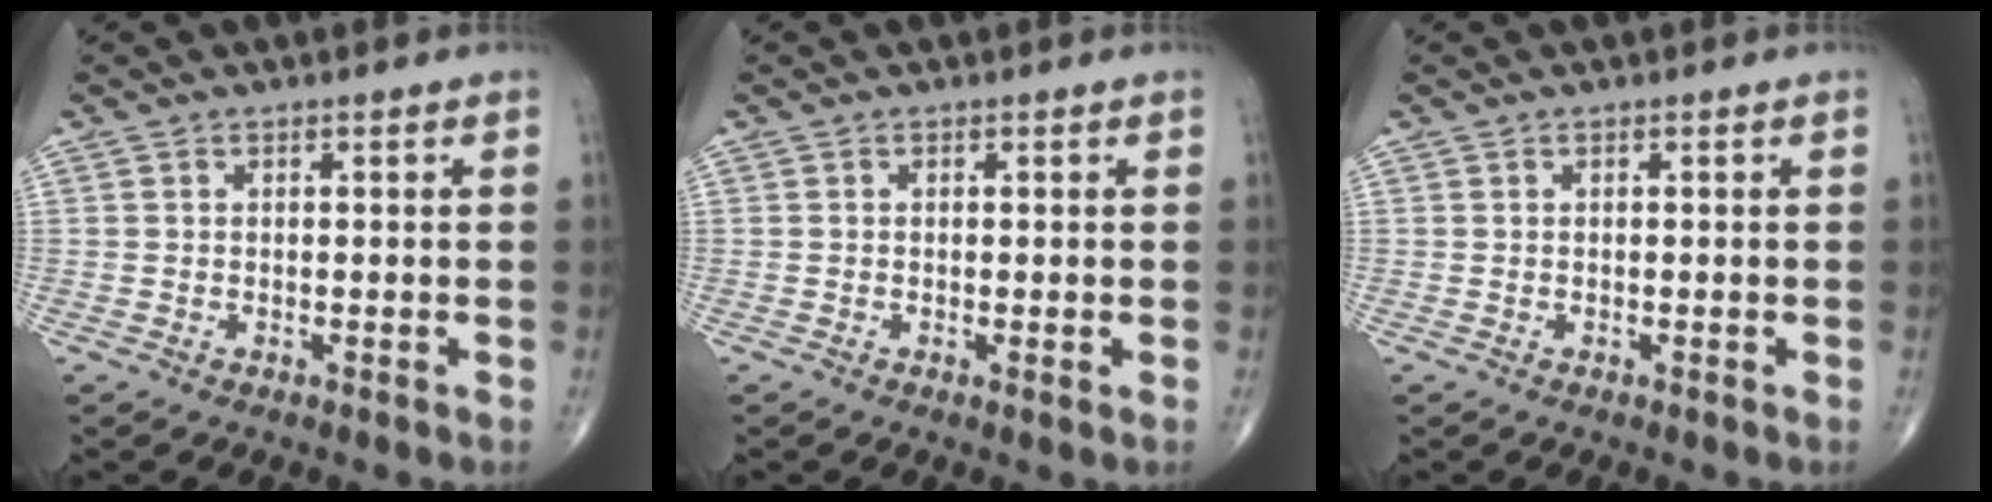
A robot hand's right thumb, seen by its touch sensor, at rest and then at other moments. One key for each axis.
{"total": 0.6, "fx": -0.1, "fy": 0.0, "fz": 0.6, "tx": -0.015, "ty": -0.004, "tz": -0.004}
{"total": 0.0}